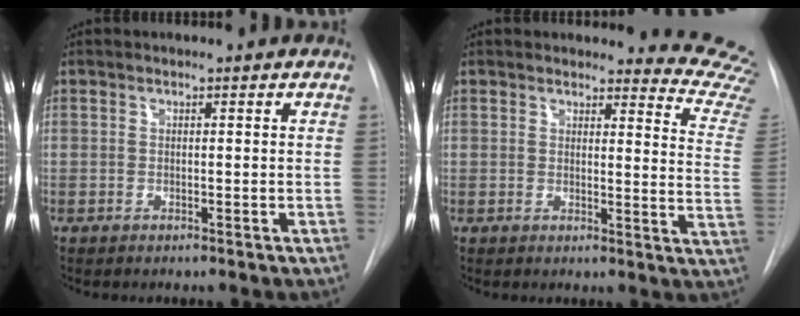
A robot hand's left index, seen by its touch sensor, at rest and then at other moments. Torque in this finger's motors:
{"motor_torque": [0.87, -1.27, 0.02, -0.01]}